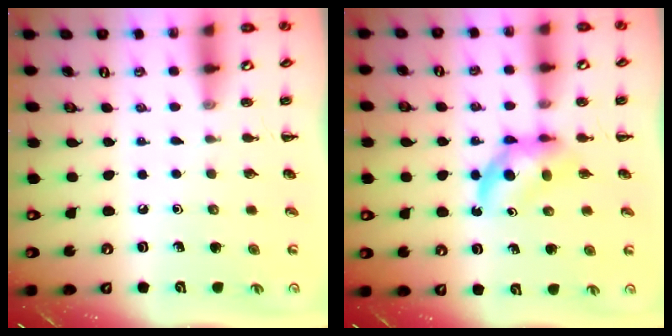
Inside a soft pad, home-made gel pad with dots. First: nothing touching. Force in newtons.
{"total": 4.8, "press": 4.7, "slide": 1.1}